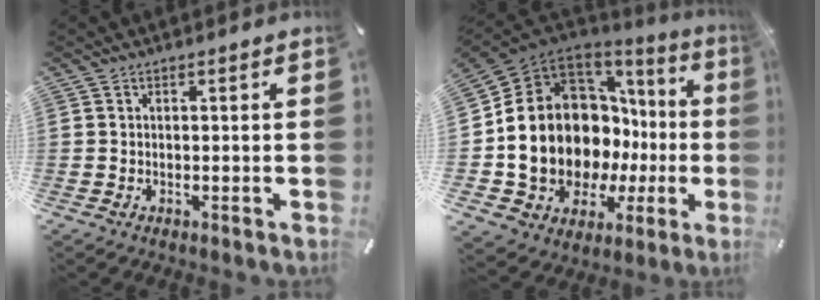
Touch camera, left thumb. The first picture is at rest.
{"total": 21.9, "force": [0.6, 16.0, 15.0], "torque": [-0.270, -0.054, 0.046]}